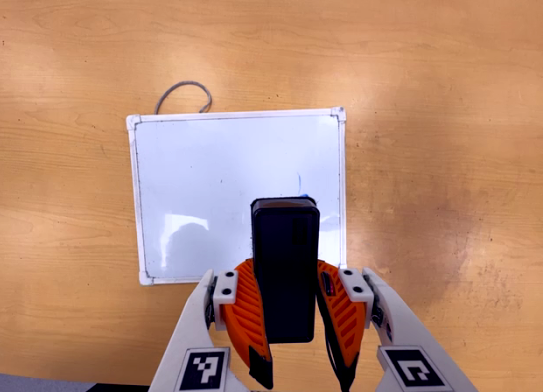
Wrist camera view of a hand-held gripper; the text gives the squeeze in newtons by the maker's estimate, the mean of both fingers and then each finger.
{"total": 9.2, "left": 7.9, "right": 10.5}